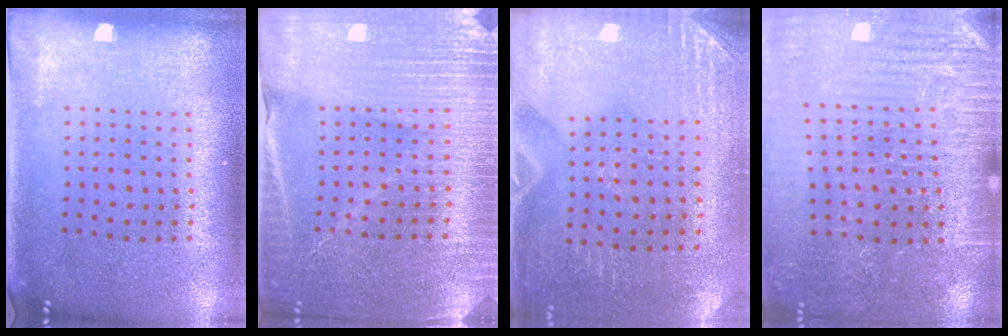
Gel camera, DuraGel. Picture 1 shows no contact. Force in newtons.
{"total": 3.9, "press": 3.7, "slide": 1.2}
{"total": 2.8, "press": 2.5, "slide": 1.3}
{"total": 3.4, "press": 3.4, "slide": 0.1}